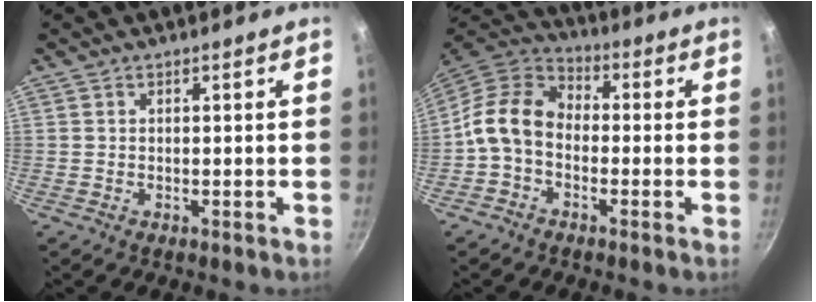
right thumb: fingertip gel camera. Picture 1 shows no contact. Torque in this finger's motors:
{"motor_torque": [1.51, 1.63, 1.22, -1.09, 0.42]}